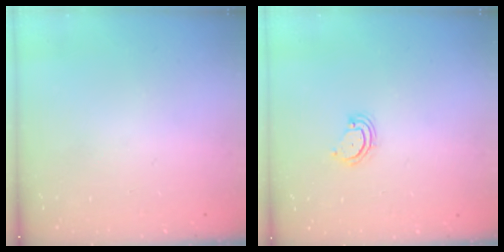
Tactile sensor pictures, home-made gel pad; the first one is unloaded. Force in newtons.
{"total": 3.8, "press": 3.8, "slide": 0.5}